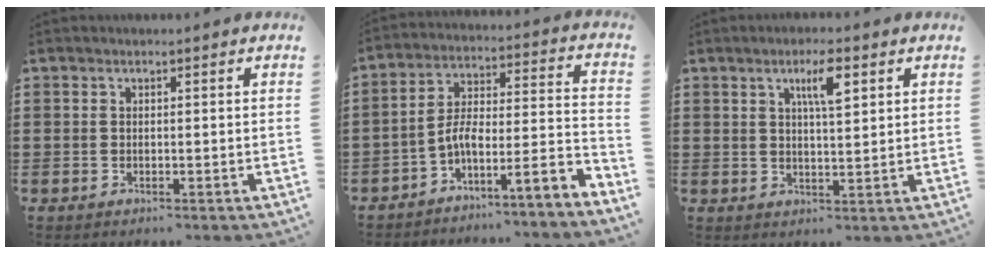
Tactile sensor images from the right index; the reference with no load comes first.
{"total": 6.4, "force": [-4.8, 0.3, 4.2], "torque": [-0.074, -0.017, -0.100]}
{"total": 4.9, "force": [2.4, 1.0, 4.2], "torque": [-0.073, 0.003, 0.035]}